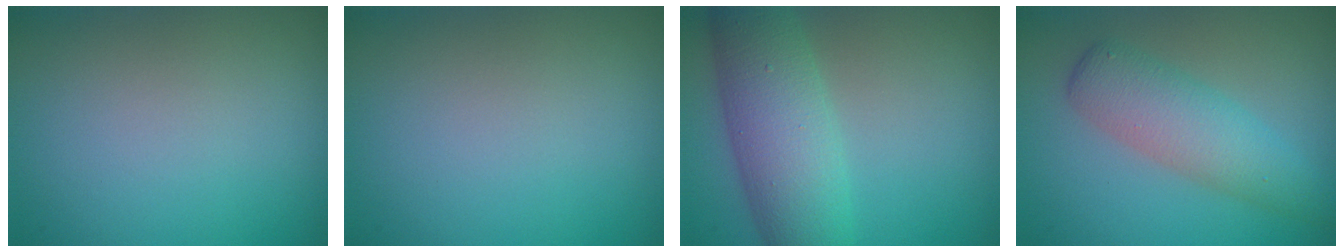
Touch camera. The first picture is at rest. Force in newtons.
{"total": 0.0}
{"total": 7.0, "press": 7.0, "slide": 0.2}
{"total": 4.5, "press": 4.5, "slide": 0.1}